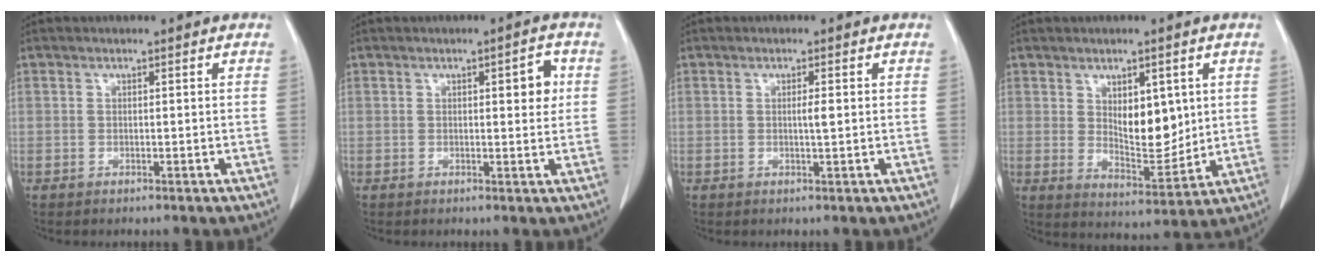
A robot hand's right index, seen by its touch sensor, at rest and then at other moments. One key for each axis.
{"total": 3.5, "fx": 0.9, "fy": 1.0, "fz": 3.2, "tx": -0.041, "ty": 0.001, "tz": 0.009}
{"total": 1.3, "fx": 0.1, "fy": 0.0, "fz": 1.3, "tx": -0.029, "ty": -0.001, "tz": 0.001}
{"total": 8.0, "fx": 2.0, "fy": 3.7, "fz": 6.8, "tx": -0.108, "ty": -0.011, "tz": 0.044}